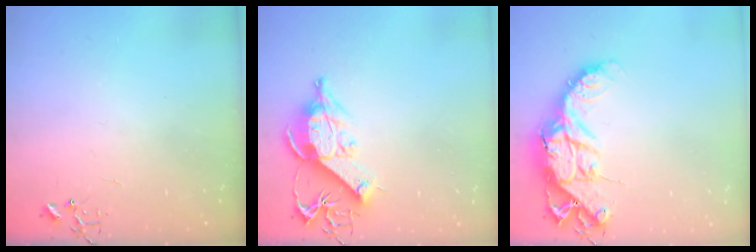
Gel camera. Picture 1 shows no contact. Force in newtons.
{"total": 12.7, "press": 12.5, "slide": 2.0}
{"total": 15.7, "press": 15.7, "slide": 1.3}